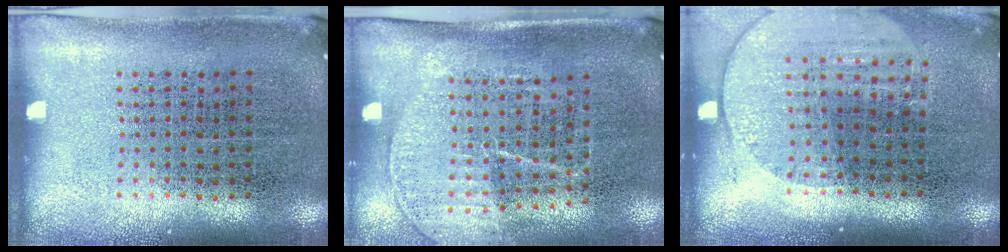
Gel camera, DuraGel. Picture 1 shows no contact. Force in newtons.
{"total": 1.5, "press": 1.3, "slide": 0.8}
{"total": 1.6, "press": 1.4, "slide": 0.7}